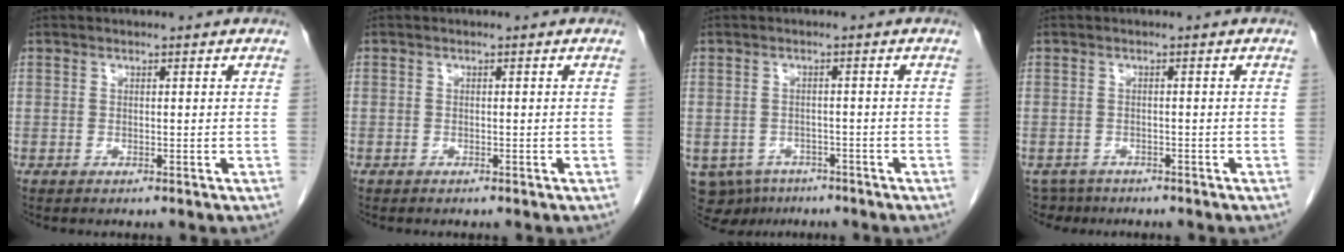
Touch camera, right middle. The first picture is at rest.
{"total": 0.0}
{"total": 7.9, "force": [-5.3, 5.6, 1.9], "torque": [-0.045, -0.003, -0.069]}
{"total": 3.8, "force": [-3.1, 2.1, -0.1], "torque": [0.004, -0.002, -0.051]}